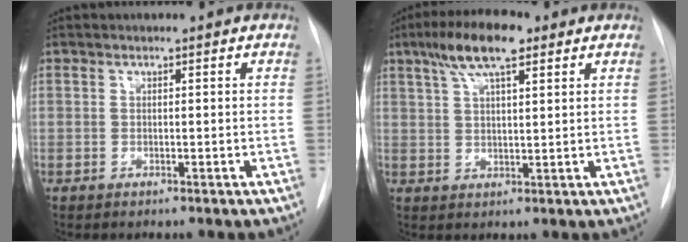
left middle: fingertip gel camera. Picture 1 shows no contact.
{"total": 8.7, "force": [5.2, 2.1, 6.7], "torque": [-0.128, 0.020, 0.089]}